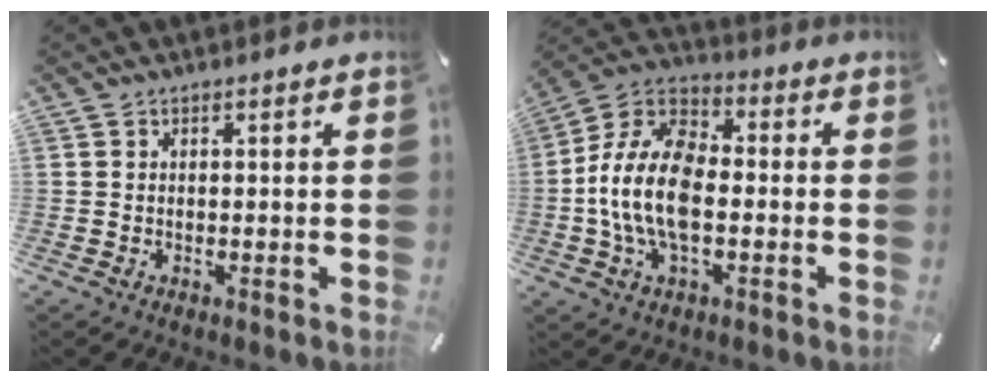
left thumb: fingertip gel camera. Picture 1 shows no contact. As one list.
[{"total": 15.0, "force": [-3.0, 9.0, 11.6], "torque": [-0.257, 0.010, -0.059]}]